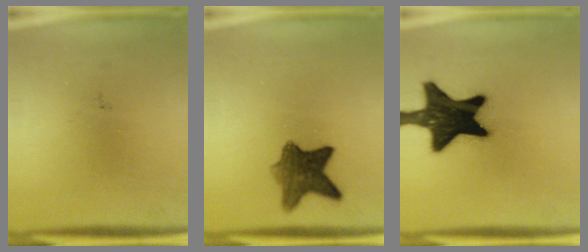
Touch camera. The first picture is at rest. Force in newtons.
{"total": 7.7}
{"total": 19.5}